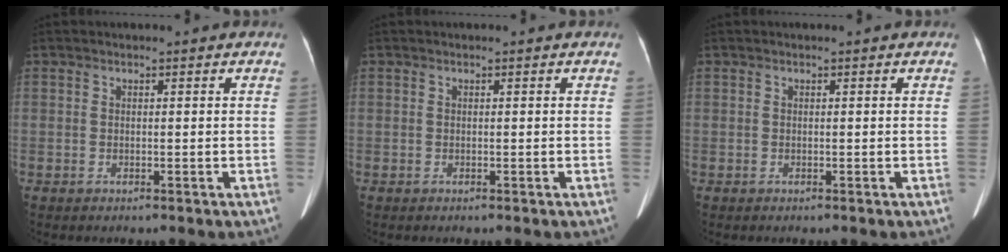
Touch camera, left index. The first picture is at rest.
{"total": 0.0}
{"total": 0.0}